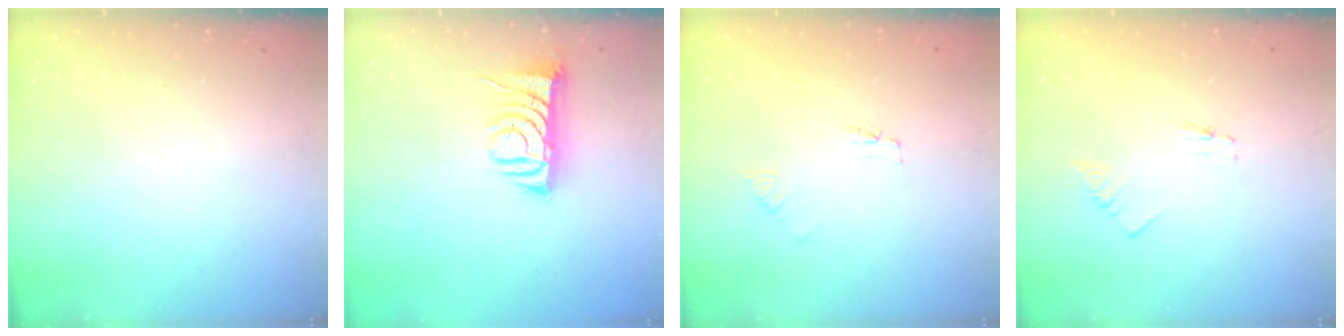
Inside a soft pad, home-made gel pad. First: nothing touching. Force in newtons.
{"total": 7.9, "press": 7.8, "slide": 1.2}
{"total": 1.5, "press": 1.5, "slide": 0.1}
{"total": 0.0}